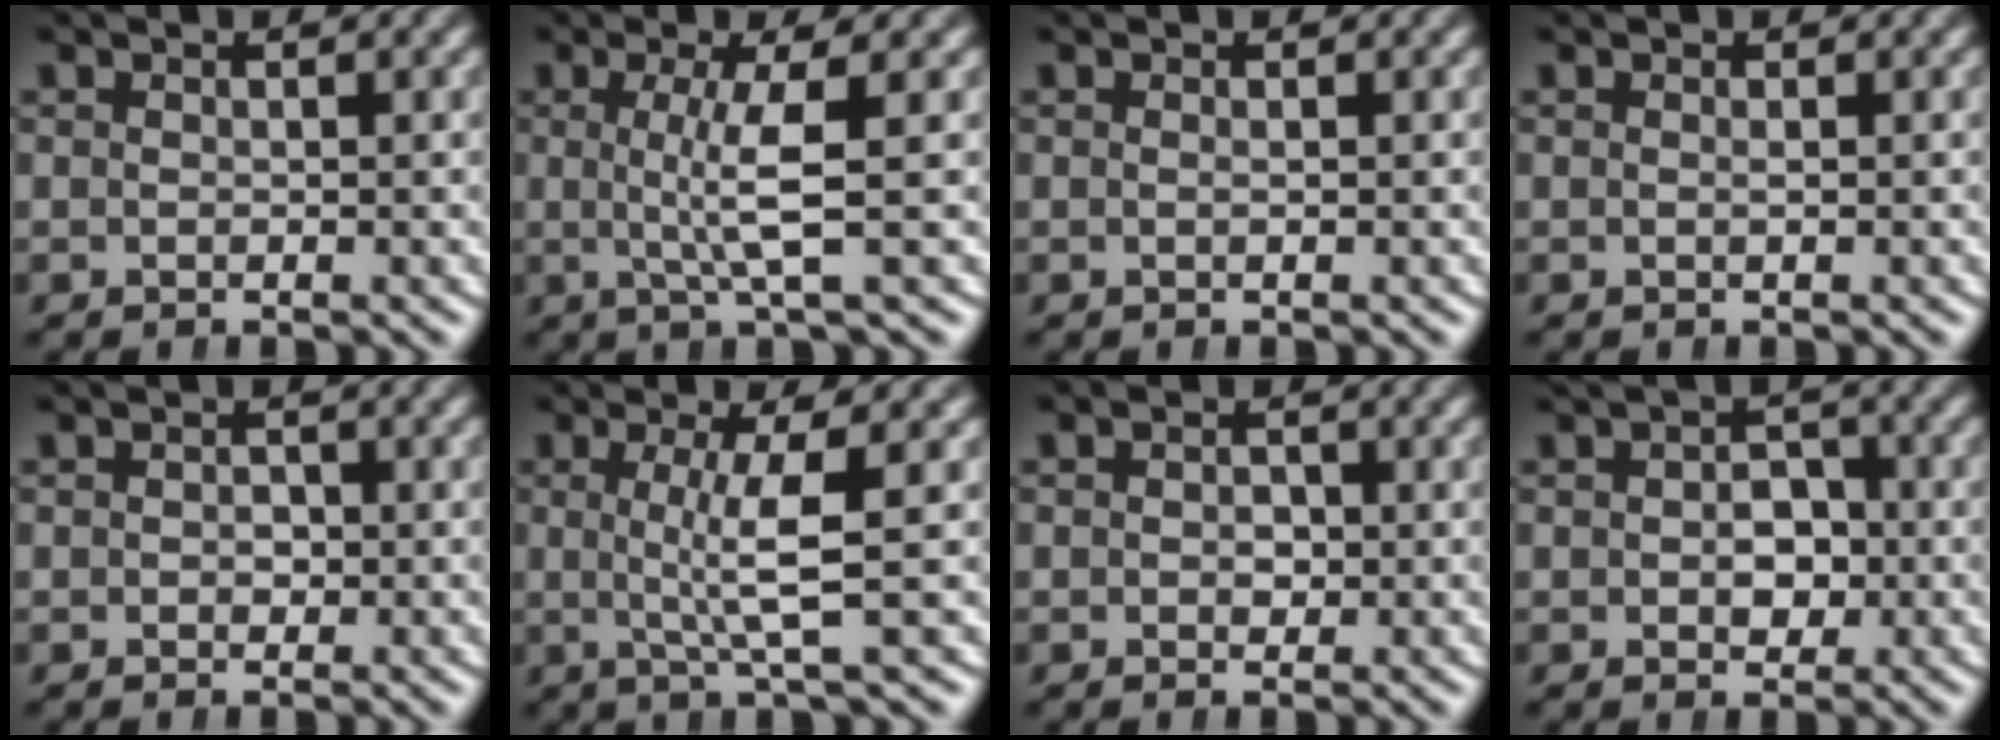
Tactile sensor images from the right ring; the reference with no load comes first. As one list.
[{"total": 3.9, "force": [0.2, -0.4, 3.8], "torque": [-0.077, -0.008, 0.007]}, {"total": 0.0}, {"total": 0.0}, {"total": 0.6, "force": [-0.4, 0.5, 0.1], "torque": [-0.003, -0.003, -0.006]}, {"total": 4.1, "force": [0.4, -0.4, 4.1], "torque": [-0.077, -0.008, 0.011]}, {"total": 0.9, "force": [-0.2, 0.8, 0.3], "torque": [-0.007, -0.005, -0.003]}, {"total": 2.1, "force": [-0.1, 1.4, 1.5], "torque": [-0.021, -0.001, 0.000]}]